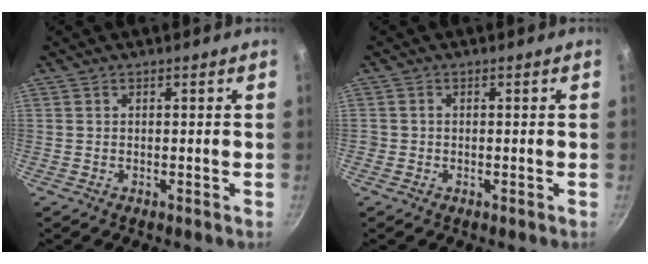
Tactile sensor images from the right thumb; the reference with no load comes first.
{"total": 0.7, "force": [-0.2, 0.6, 0.1], "torque": [0.000, 0.001, -0.005]}